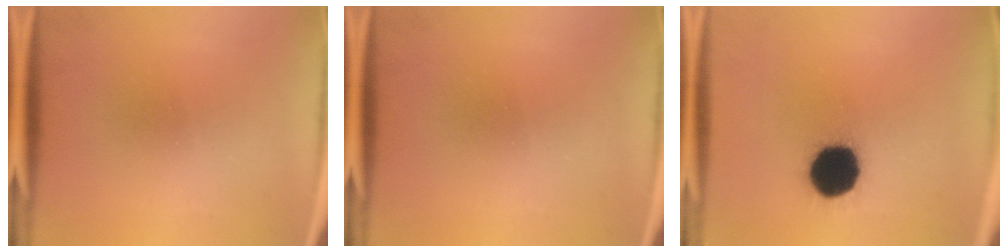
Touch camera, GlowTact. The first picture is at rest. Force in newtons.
{"total": 0.0}
{"total": 18.4}